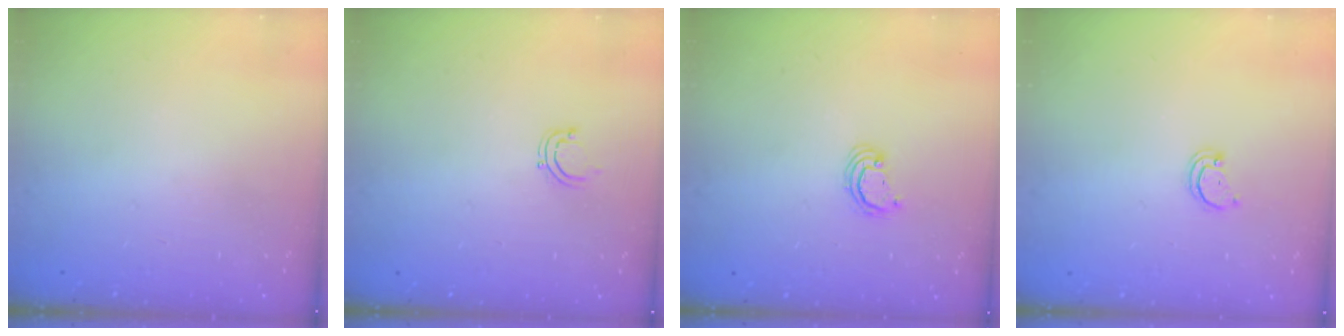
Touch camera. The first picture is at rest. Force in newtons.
{"total": 3.3, "press": 3.3, "slide": 0.3}
{"total": 2.4, "press": 2.4, "slide": 0.3}
{"total": 1.5, "press": 1.5, "slide": 0.1}